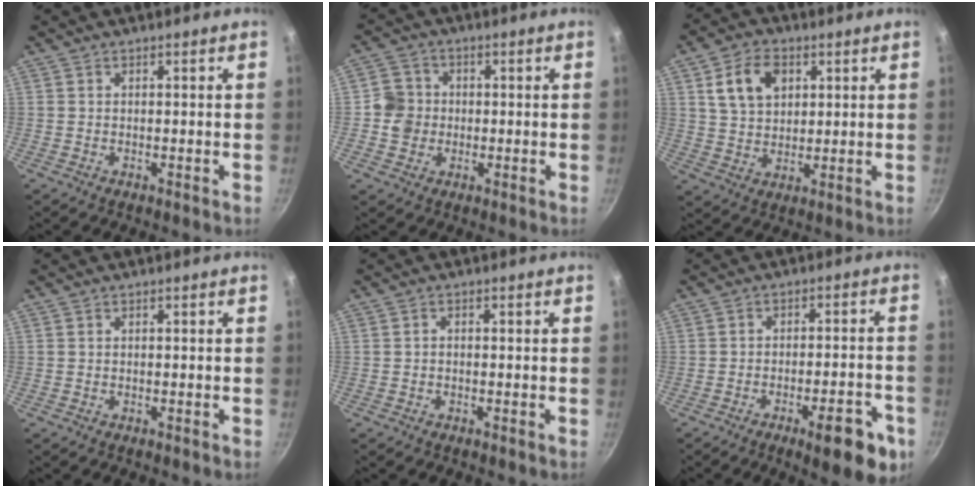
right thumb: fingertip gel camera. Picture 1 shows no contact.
{"total": 5.9, "force": [-0.5, 5.6, 2.0], "torque": [-0.015, 0.011, -0.014]}
{"total": 9.8, "force": [3.6, 6.8, 6.0], "torque": [-0.087, -0.006, 0.067]}
{"total": 0.0}
{"total": 0.7, "force": [-0.2, 0.5, 0.4], "torque": [-0.003, 0.002, -0.007]}
{"total": 11.1, "force": [-5.7, 3.2, 9.0], "torque": [-0.108, 0.026, -0.074]}